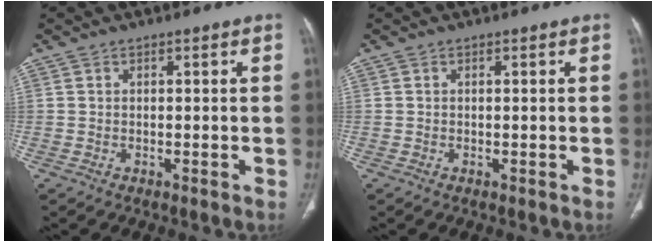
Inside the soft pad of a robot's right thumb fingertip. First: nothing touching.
{"total": 0.0}